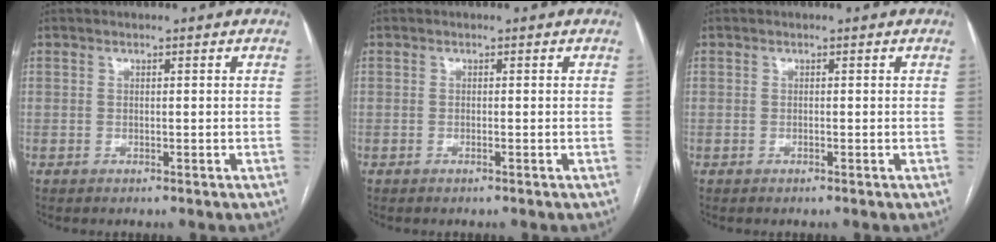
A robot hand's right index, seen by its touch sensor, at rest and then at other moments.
{"total": 0.0}
{"total": 0.0}